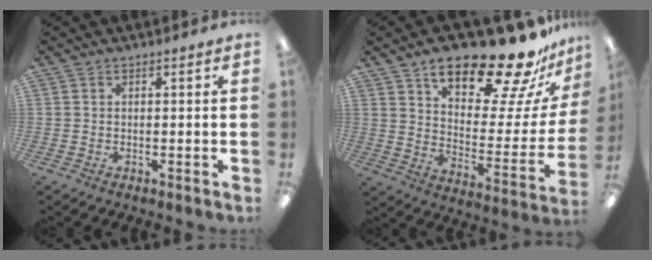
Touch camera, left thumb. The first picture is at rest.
{"total": 22.9, "force": [17.5, 6.9, 13.0], "torque": [-0.188, -0.126, 0.285]}